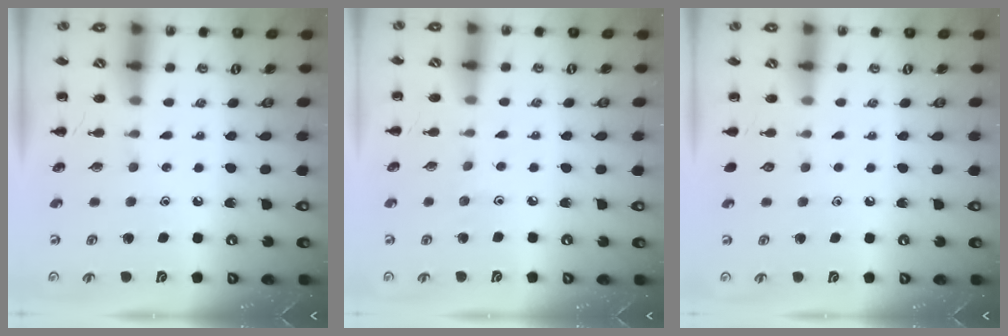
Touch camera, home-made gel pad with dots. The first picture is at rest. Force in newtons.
{"total": 2.4, "press": 2.2, "slide": 1.0}
{"total": 0.0}